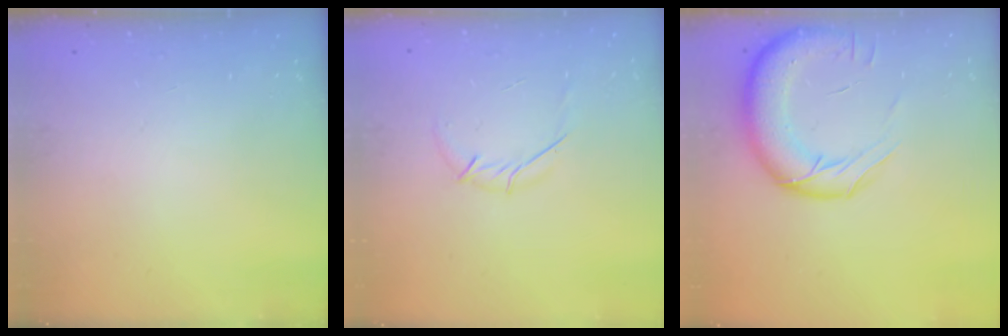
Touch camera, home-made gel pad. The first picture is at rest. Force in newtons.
{"total": 3.9, "press": 3.8, "slide": 0.8}
{"total": 16.4, "press": 15.9, "slide": 4.0}